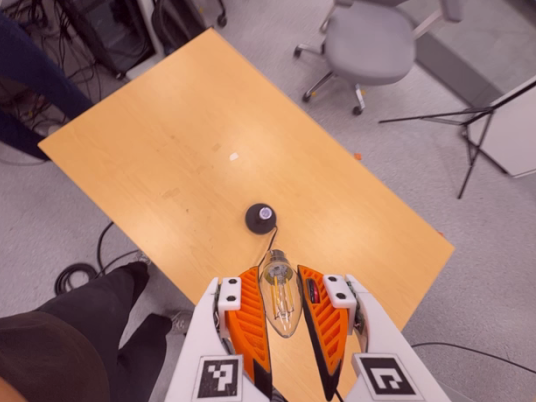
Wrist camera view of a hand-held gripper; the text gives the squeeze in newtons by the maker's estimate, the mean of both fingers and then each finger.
{"total": 10.5, "left": 9.8, "right": 11.3}